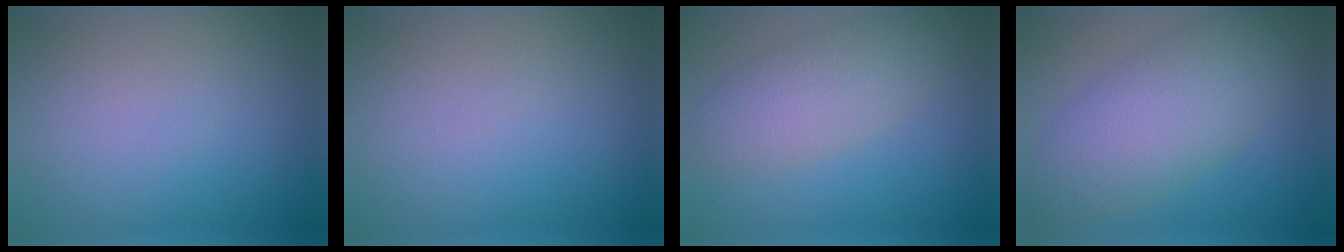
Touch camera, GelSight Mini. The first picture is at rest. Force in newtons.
{"total": 0.0}
{"total": 4.2, "press": 4.2, "slide": 0.2}
{"total": 7.2, "press": 7.2, "slide": 0.1}